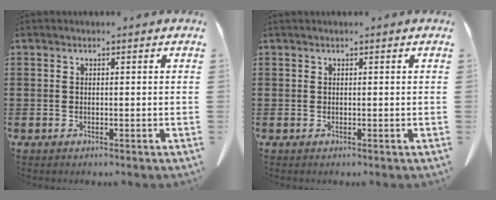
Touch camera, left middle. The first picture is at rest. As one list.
[{"total": 0.0}]